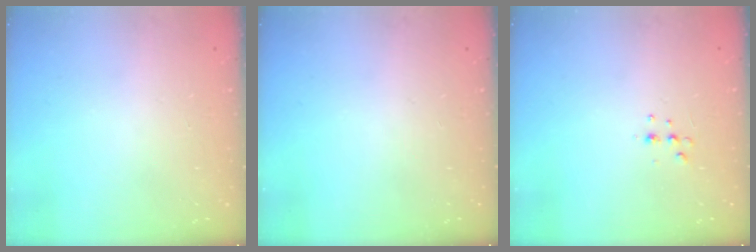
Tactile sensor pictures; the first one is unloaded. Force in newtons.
{"total": 0.0}
{"total": 4.1, "press": 3.9, "slide": 1.3}